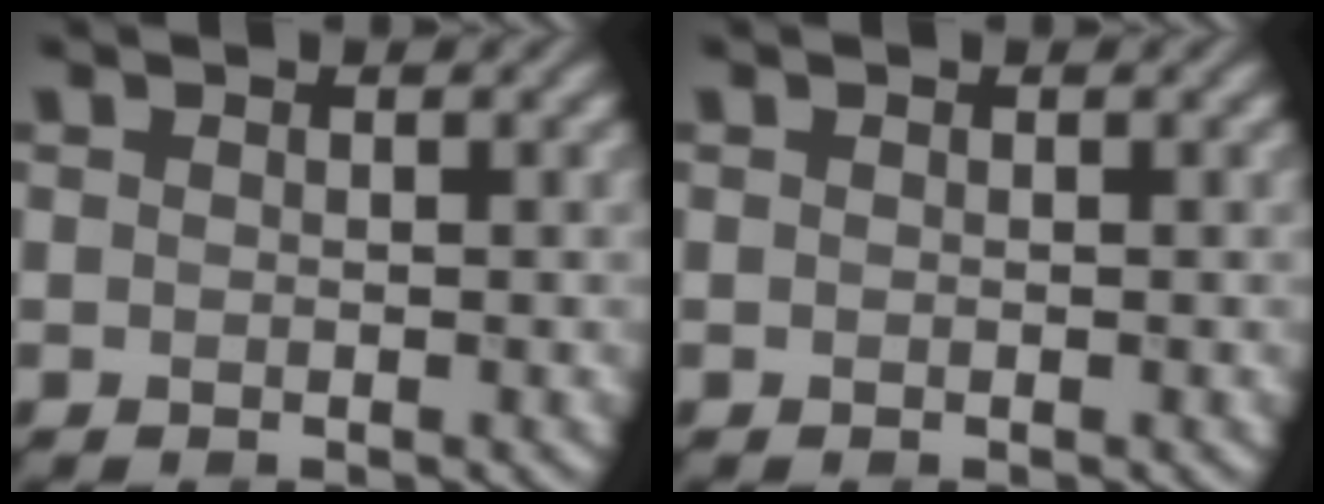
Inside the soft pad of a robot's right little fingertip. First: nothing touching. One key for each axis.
{"total": 0.0}